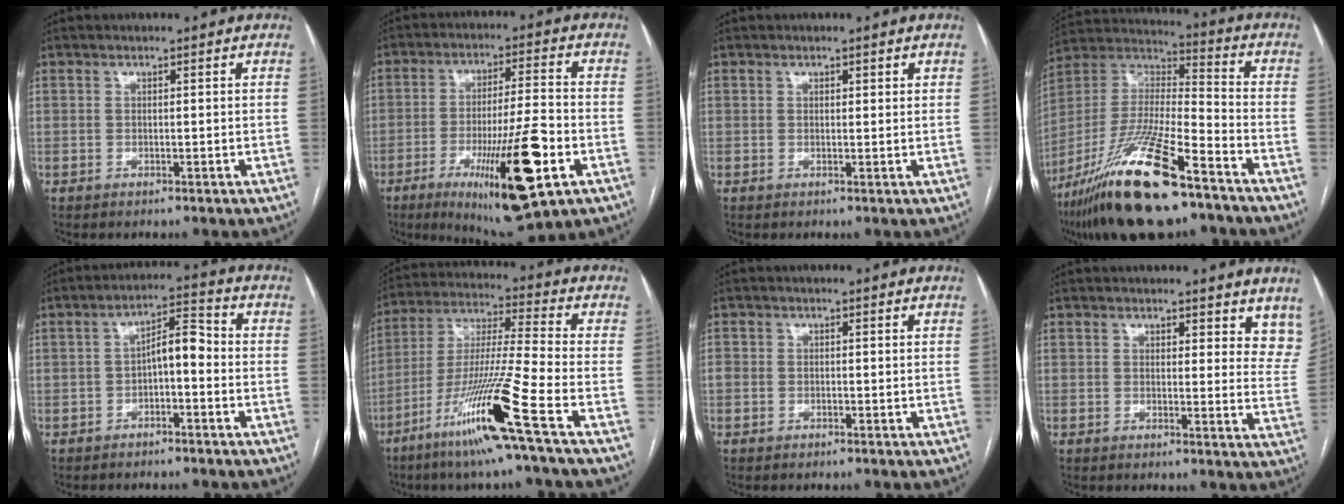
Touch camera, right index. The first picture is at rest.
{"total": 17.4, "force": [-6.9, 2.6, 15.7], "torque": [-0.247, -0.017, -0.099]}
{"total": 1.0, "force": [0.7, 0.5, 0.5], "torque": [-0.003, 0.001, 0.008]}
{"total": 22.9, "force": [-14.8, 4.4, 16.9], "torque": [-0.345, -0.033, -0.269]}
{"total": 5.3, "force": [-1.1, 1.8, 4.8], "torque": [-0.079, 0.029, -0.020]}
{"total": 16.8, "force": [-8.6, -2.0, 14.3], "torque": [-0.295, -0.036, -0.164]}
{"total": 1.6, "force": [-0.2, 1.5, 0.6], "torque": [-0.011, 0.011, -0.001]}
{"total": 8.9, "force": [7.6, 3.6, 2.8], "torque": [0.010, -0.025, 0.066]}